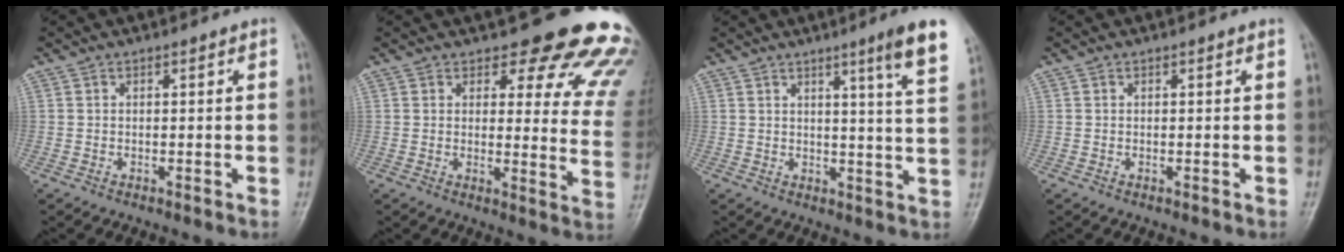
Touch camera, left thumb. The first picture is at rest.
{"total": 18.9, "force": [16.6, 5.9, 6.7], "torque": [-0.022, -0.133, 0.166]}
{"total": 8.6, "force": [5.1, -0.3, 6.9], "torque": [-0.090, -0.033, 0.065]}
{"total": 0.0}